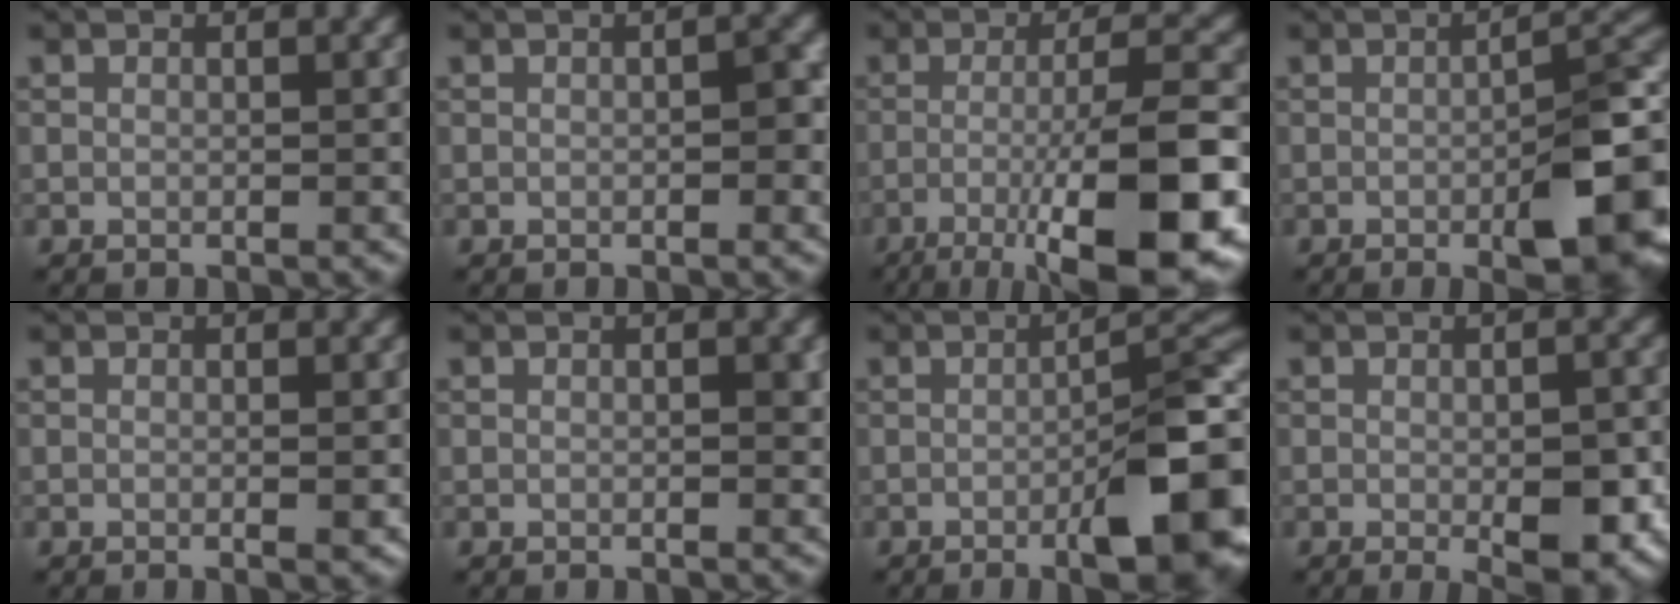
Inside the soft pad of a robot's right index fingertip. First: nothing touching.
{"total": 1.8, "force": [-0.3, 0.6, 1.7], "torque": [-0.021, 0.003, -0.005]}
{"total": 11.8, "force": [-4.8, 2.7, 10.5], "torque": [-0.158, -0.001, -0.080]}
{"total": 9.0, "force": [-2.7, 2.4, 8.3], "torque": [-0.107, 0.001, -0.040]}
{"total": 1.2, "force": [-0.1, 0.2, 1.1], "torque": [-0.014, -0.001, -0.004]}
{"total": 0.8, "force": [0.0, 0.2, 0.8], "torque": [-0.011, -0.001, 0.000]}
{"total": 10.2, "force": [-3.2, 2.5, 9.4], "torque": [-0.120, 0.000, -0.043]}
{"total": 4.9, "force": [-1.3, 1.6, 4.5], "torque": [-0.063, -0.006, -0.014]}